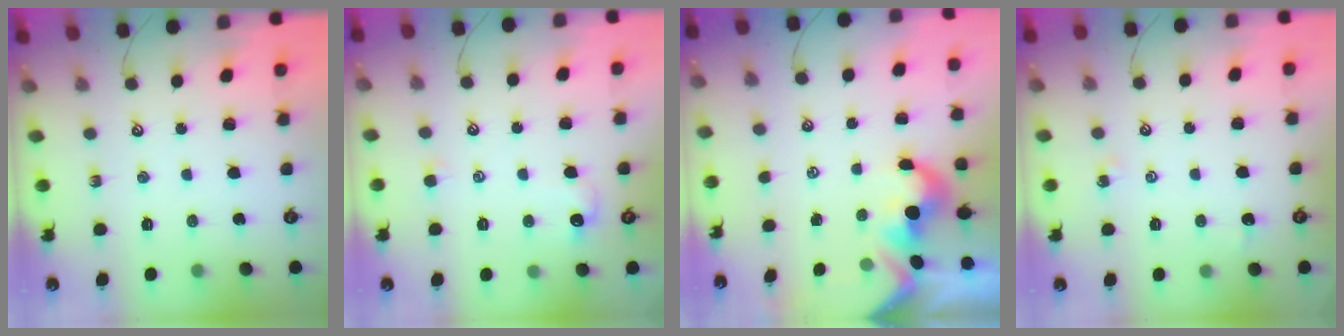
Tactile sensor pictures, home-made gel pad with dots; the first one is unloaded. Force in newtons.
{"total": 1.3, "press": 1.2, "slide": 0.5}
{"total": 2.1, "press": 1.9, "slide": 0.8}
{"total": 1.6, "press": 1.5, "slide": 0.4}